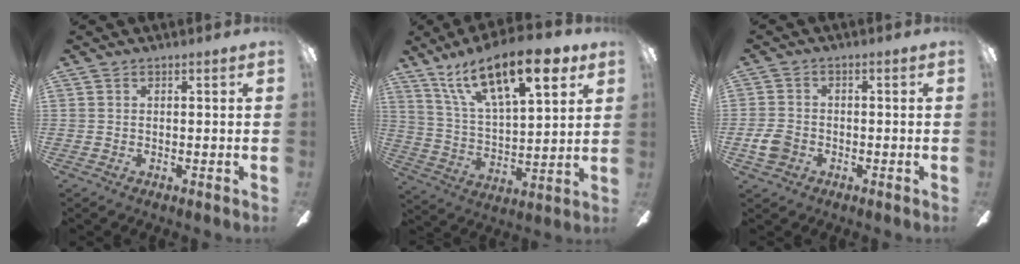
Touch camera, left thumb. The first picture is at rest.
{"total": 22.4, "force": [13.9, 8.4, 15.4], "torque": [-0.259, -0.060, 0.233]}
{"total": 5.0, "force": [-2.0, 3.8, 2.7], "torque": [-0.059, 0.010, -0.038]}